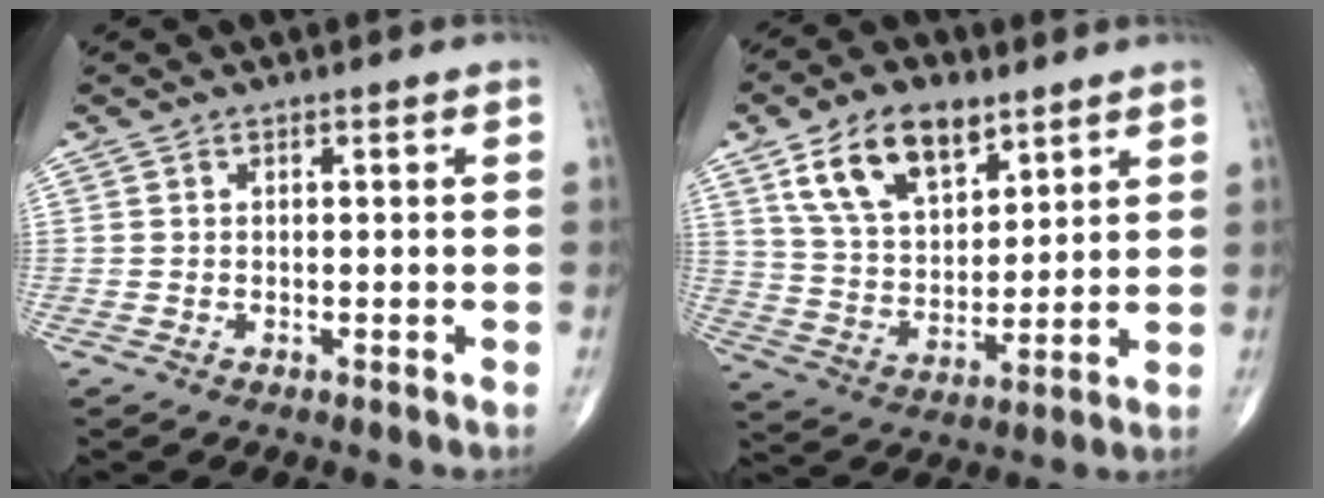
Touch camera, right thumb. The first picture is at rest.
{"total": 15.0, "force": [8.2, 8.3, 9.4], "torque": [-0.140, -0.030, 0.159]}